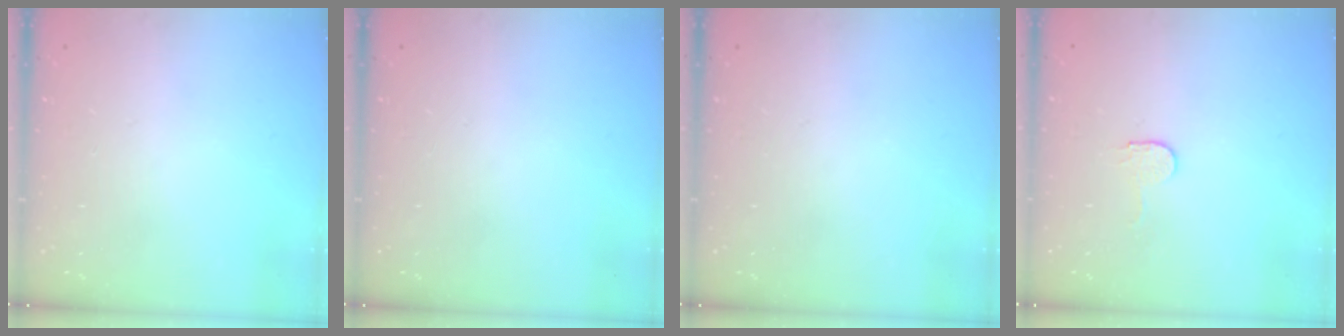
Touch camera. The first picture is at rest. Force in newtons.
{"total": 0.0}
{"total": 0.0}
{"total": 2.9, "press": 2.9, "slide": 0.3}